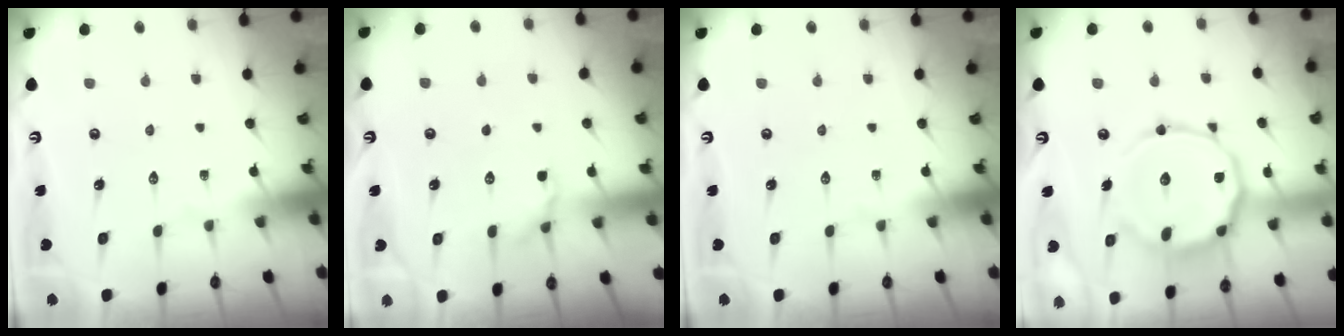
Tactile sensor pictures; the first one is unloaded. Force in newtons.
{"total": 5.0, "press": 4.7, "slide": 1.8}
{"total": 0.0}
{"total": 17.9, "press": 17.8, "slide": 1.3}